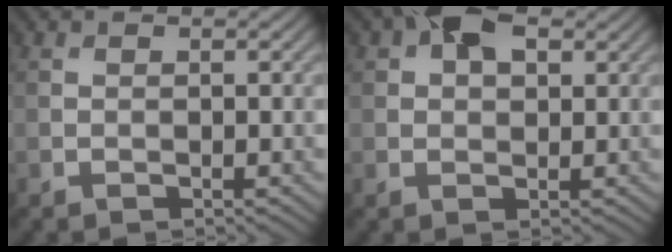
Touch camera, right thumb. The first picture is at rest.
{"total": 5.9, "force": [2.6, 3.4, 4.1], "torque": [-0.071, 0.012, 0.036]}